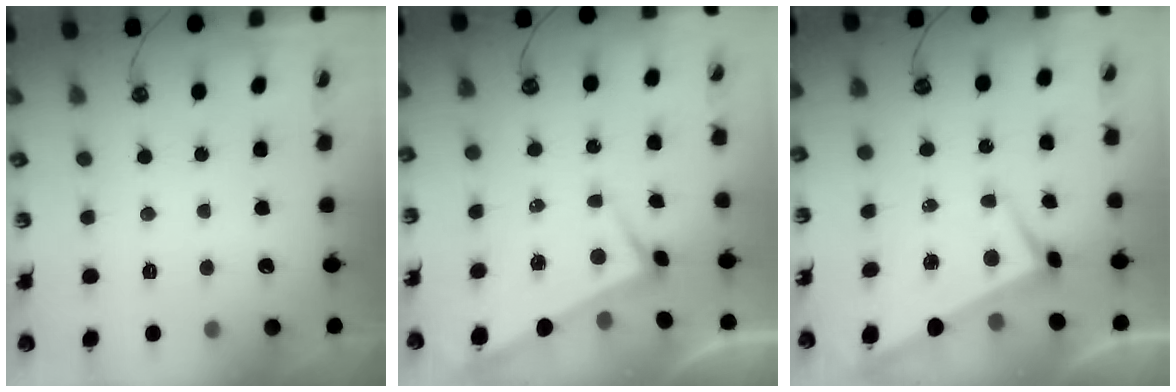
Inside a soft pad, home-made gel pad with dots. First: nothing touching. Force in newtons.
{"total": 3.8, "press": 3.8, "slide": 0.2}
{"total": 2.7, "press": 2.5, "slide": 0.9}